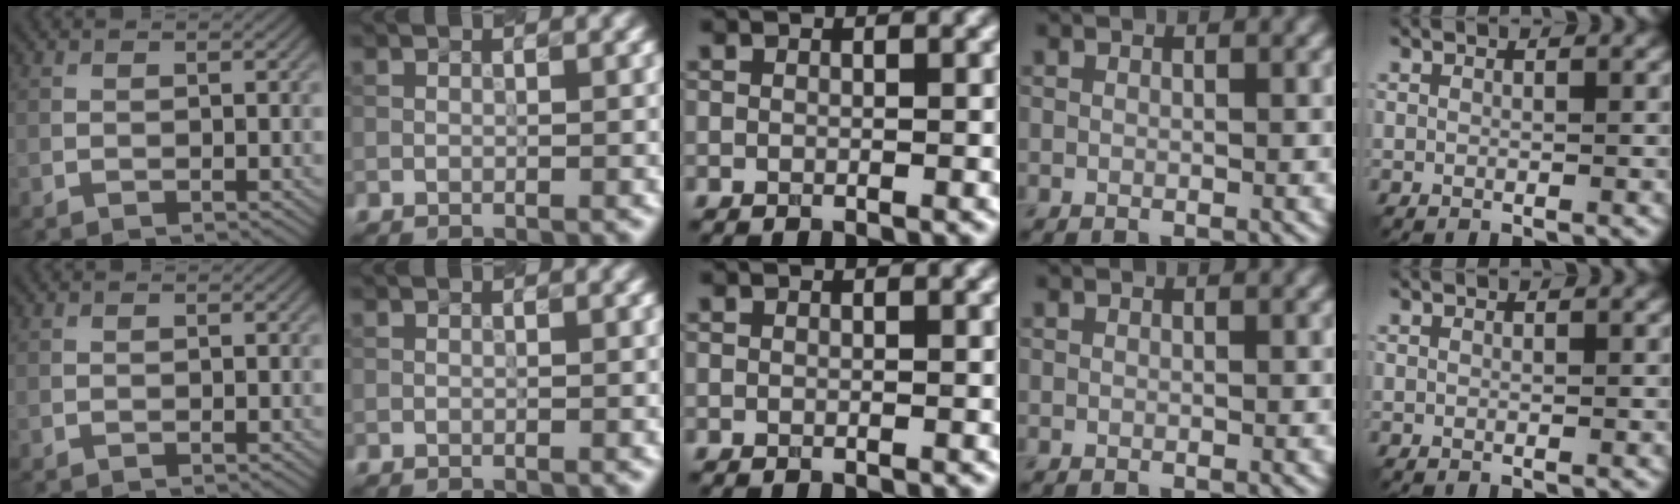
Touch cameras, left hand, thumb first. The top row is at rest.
{}